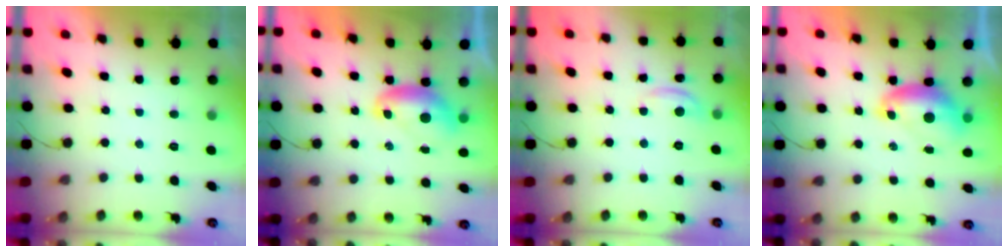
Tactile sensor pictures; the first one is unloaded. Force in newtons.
{"total": 8.3, "press": 8.3, "slide": 0.3}
{"total": 5.5, "press": 5.5, "slide": 0.2}
{"total": 8.0, "press": 7.9, "slide": 1.0}